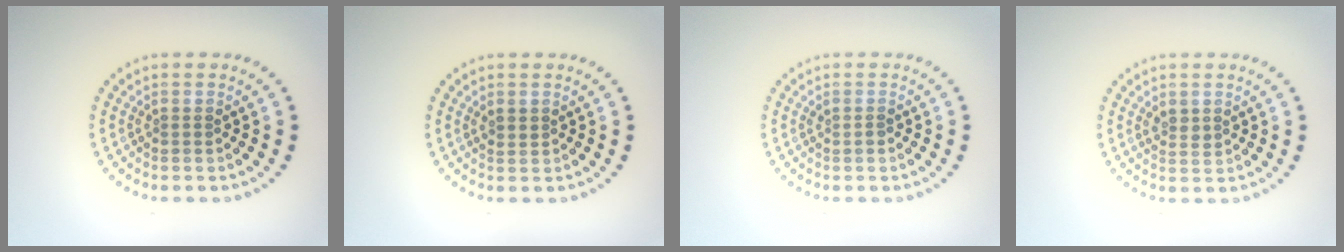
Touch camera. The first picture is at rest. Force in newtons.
{"total": 1.0, "press": 0.9, "slide": 0.4}
{"total": 0.7, "press": 0.7, "slide": 0.1}
{"total": 1.4, "press": 1.3, "slide": 0.5}